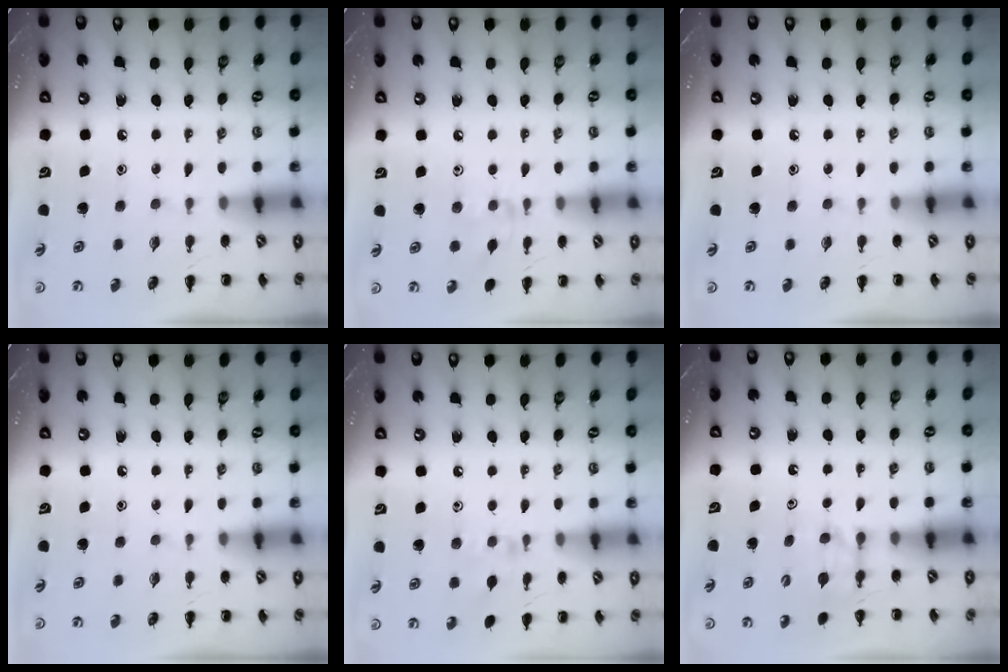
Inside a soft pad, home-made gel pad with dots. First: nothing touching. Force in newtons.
{"total": 5.0, "press": 4.9, "slide": 1.0}
{"total": 0.0}
{"total": 0.0}
{"total": 6.7, "press": 6.5, "slide": 1.5}
{"total": 6.2, "press": 6.1, "slide": 1.4}